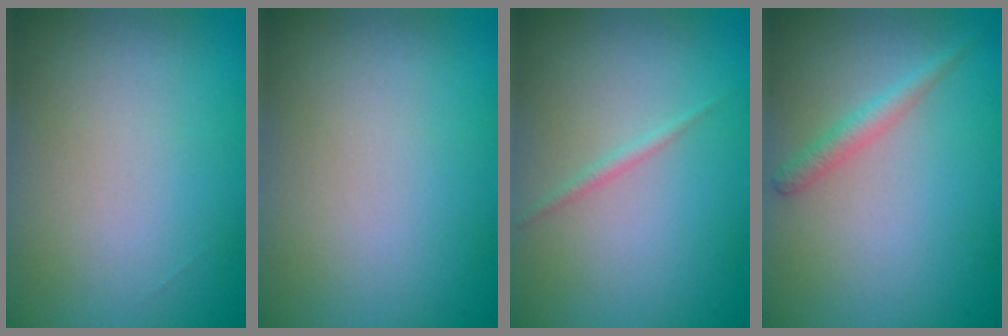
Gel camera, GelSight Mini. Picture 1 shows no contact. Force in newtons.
{"total": 0.0}
{"total": 0.7, "press": 0.7, "slide": 0.1}
{"total": 1.6, "press": 1.6, "slide": 0.0}